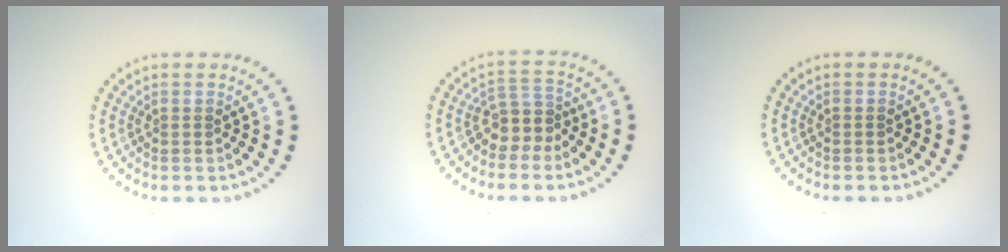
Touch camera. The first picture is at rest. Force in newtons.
{"total": 2.6, "press": 2.0, "slide": 1.7}
{"total": 0.0}